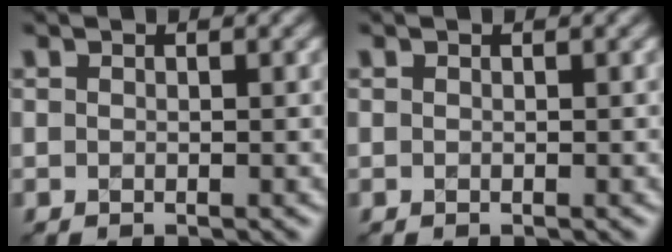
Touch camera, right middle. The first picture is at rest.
{"total": 0.0}